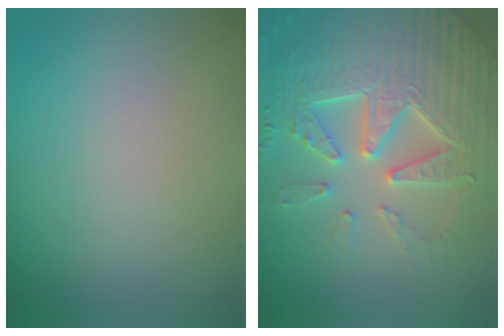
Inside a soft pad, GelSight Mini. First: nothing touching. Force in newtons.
{"total": 7.7, "press": 7.5, "slide": 1.5}